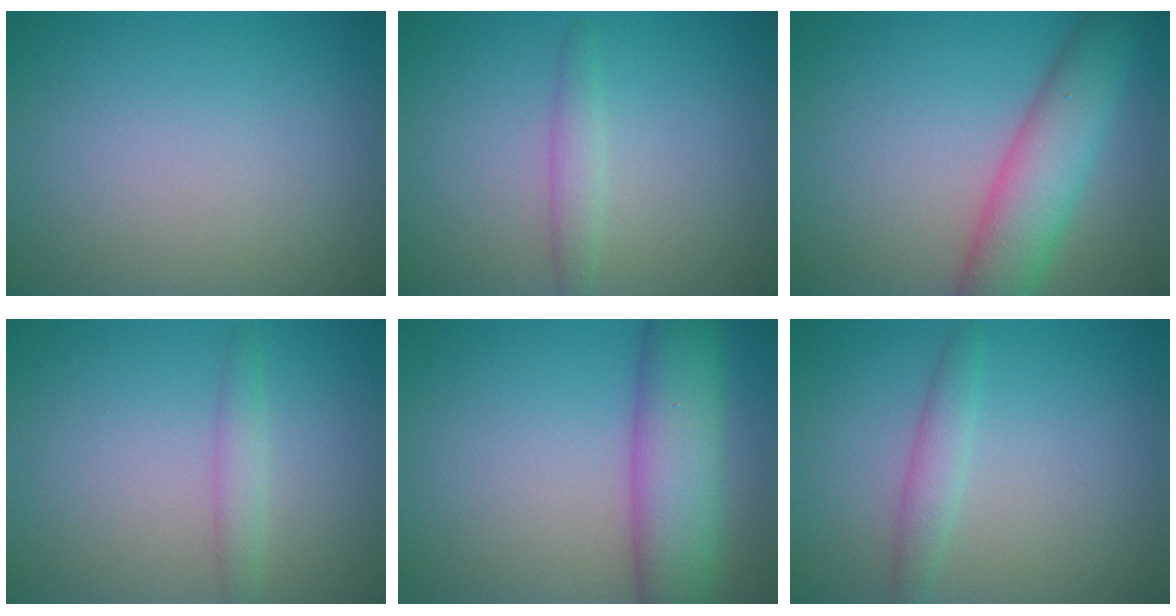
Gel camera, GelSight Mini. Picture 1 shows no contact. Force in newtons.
{"total": 1.6, "press": 1.6, "slide": 0.0}
{"total": 6.2, "press": 6.2, "slide": 0.3}
{"total": 1.5, "press": 1.5, "slide": 0.2}
{"total": 7.6, "press": 7.6, "slide": 0.1}
{"total": 1.8, "press": 1.8, "slide": 0.1}